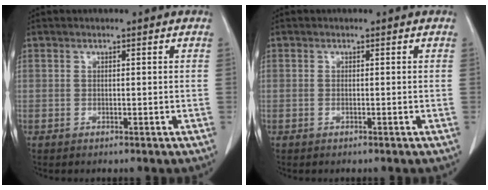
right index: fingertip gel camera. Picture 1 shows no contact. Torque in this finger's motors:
{"motor_torque": [-0.11, 0.15, -0.03, -0.01]}